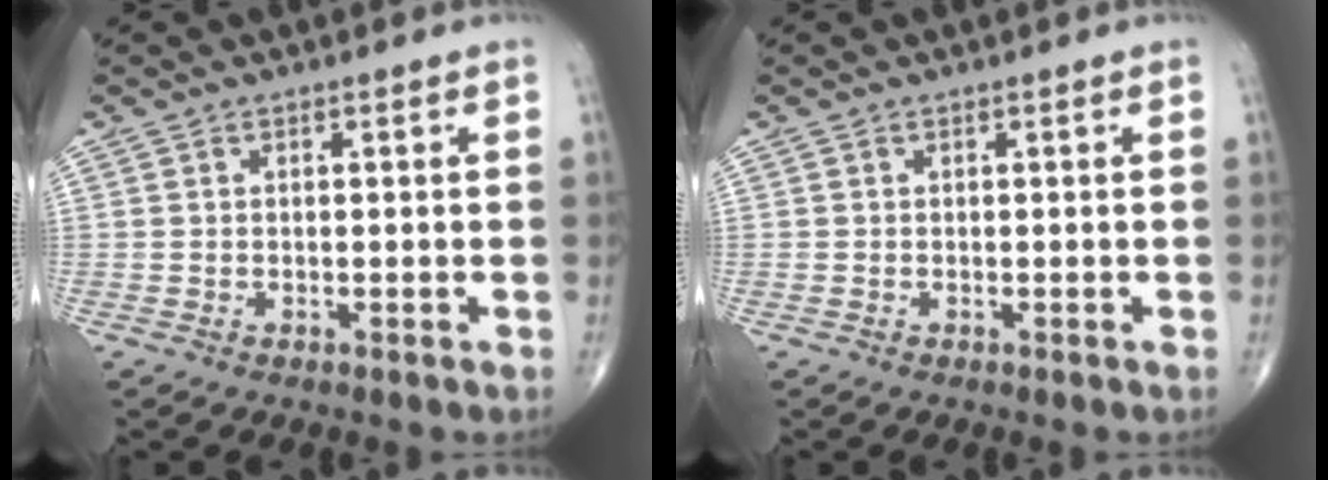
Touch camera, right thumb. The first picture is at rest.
{"total": 0.0}